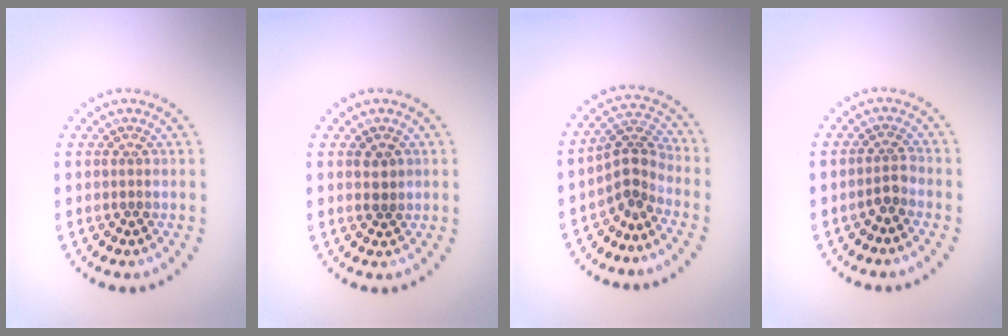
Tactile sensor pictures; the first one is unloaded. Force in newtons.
{"total": 1.2, "press": 1.1, "slide": 0.4}
{"total": 3.0, "press": 2.0, "slide": 2.2}
{"total": 1.6, "press": 1.1, "slide": 1.2}